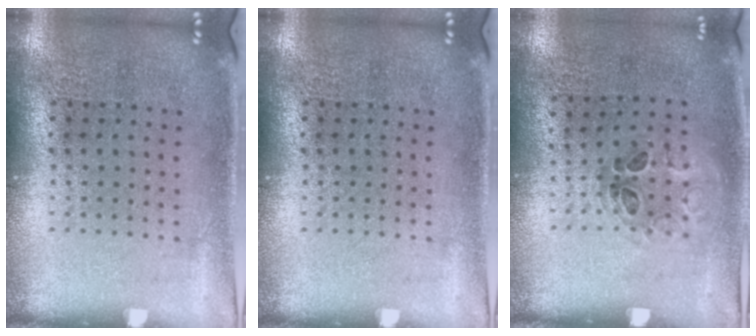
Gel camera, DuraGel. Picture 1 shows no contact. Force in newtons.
{"total": 0.0}
{"total": 1.0, "press": 0.7, "slide": 0.6}